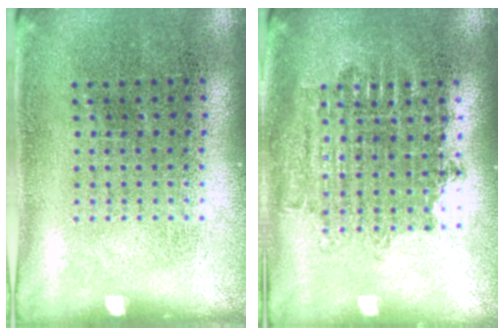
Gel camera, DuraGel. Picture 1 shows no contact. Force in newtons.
{"total": 1.6, "press": 1.3, "slide": 0.9}